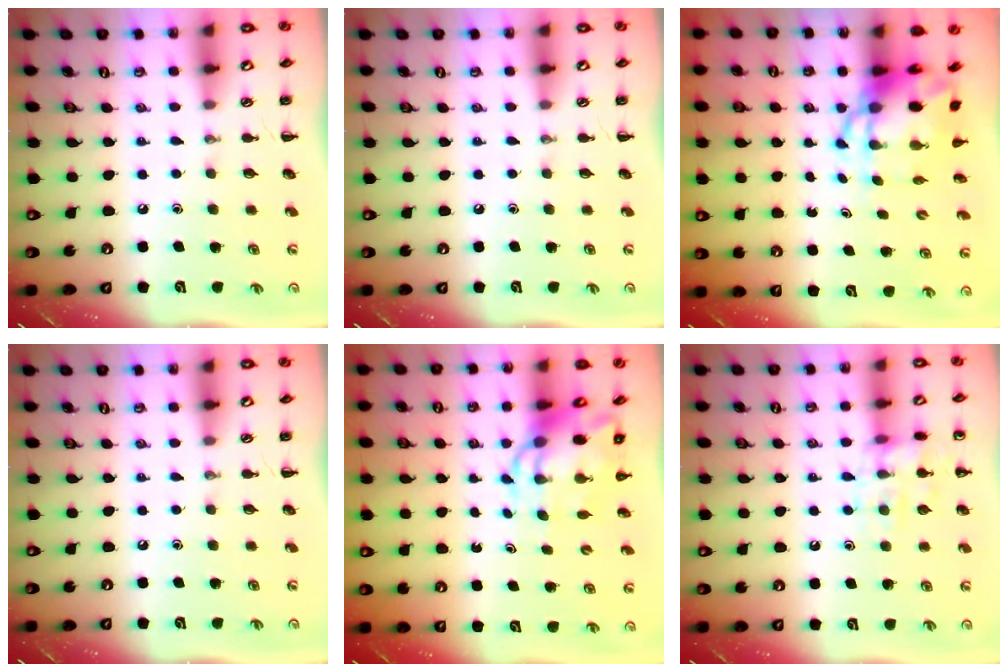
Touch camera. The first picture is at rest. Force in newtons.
{"total": 0.0}
{"total": 7.7, "press": 7.4, "slide": 2.0}
{"total": 0.0}
{"total": 7.7, "press": 7.4, "slide": 2.2}
{"total": 11.3, "press": 11.3, "slide": 0.5}